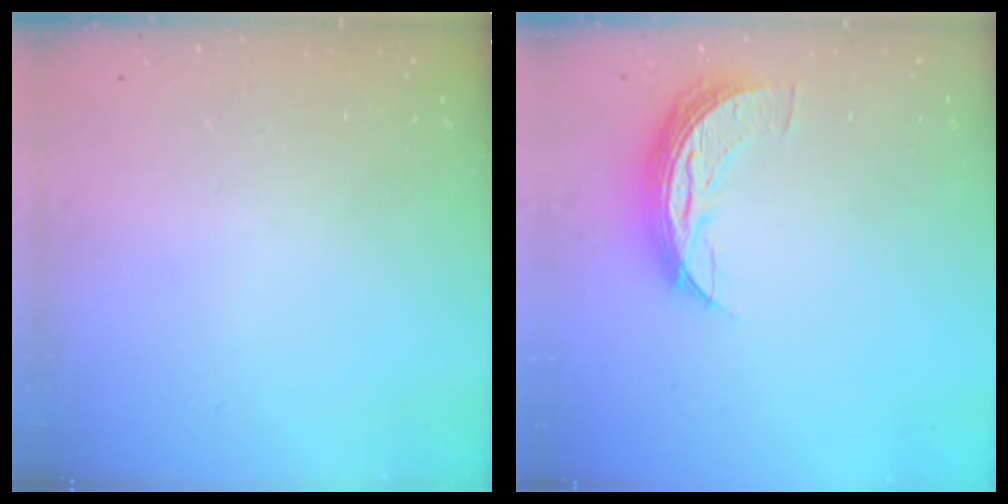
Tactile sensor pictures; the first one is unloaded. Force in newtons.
{"total": 8.3, "press": 8.3, "slide": 0.5}